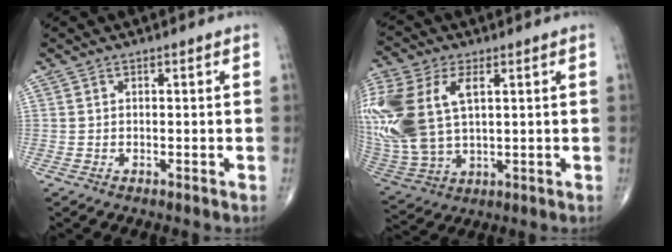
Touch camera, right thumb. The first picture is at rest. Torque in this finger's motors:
{"motor_torque": [0.74, 0.78, 1.55, 1.15, 0.59]}